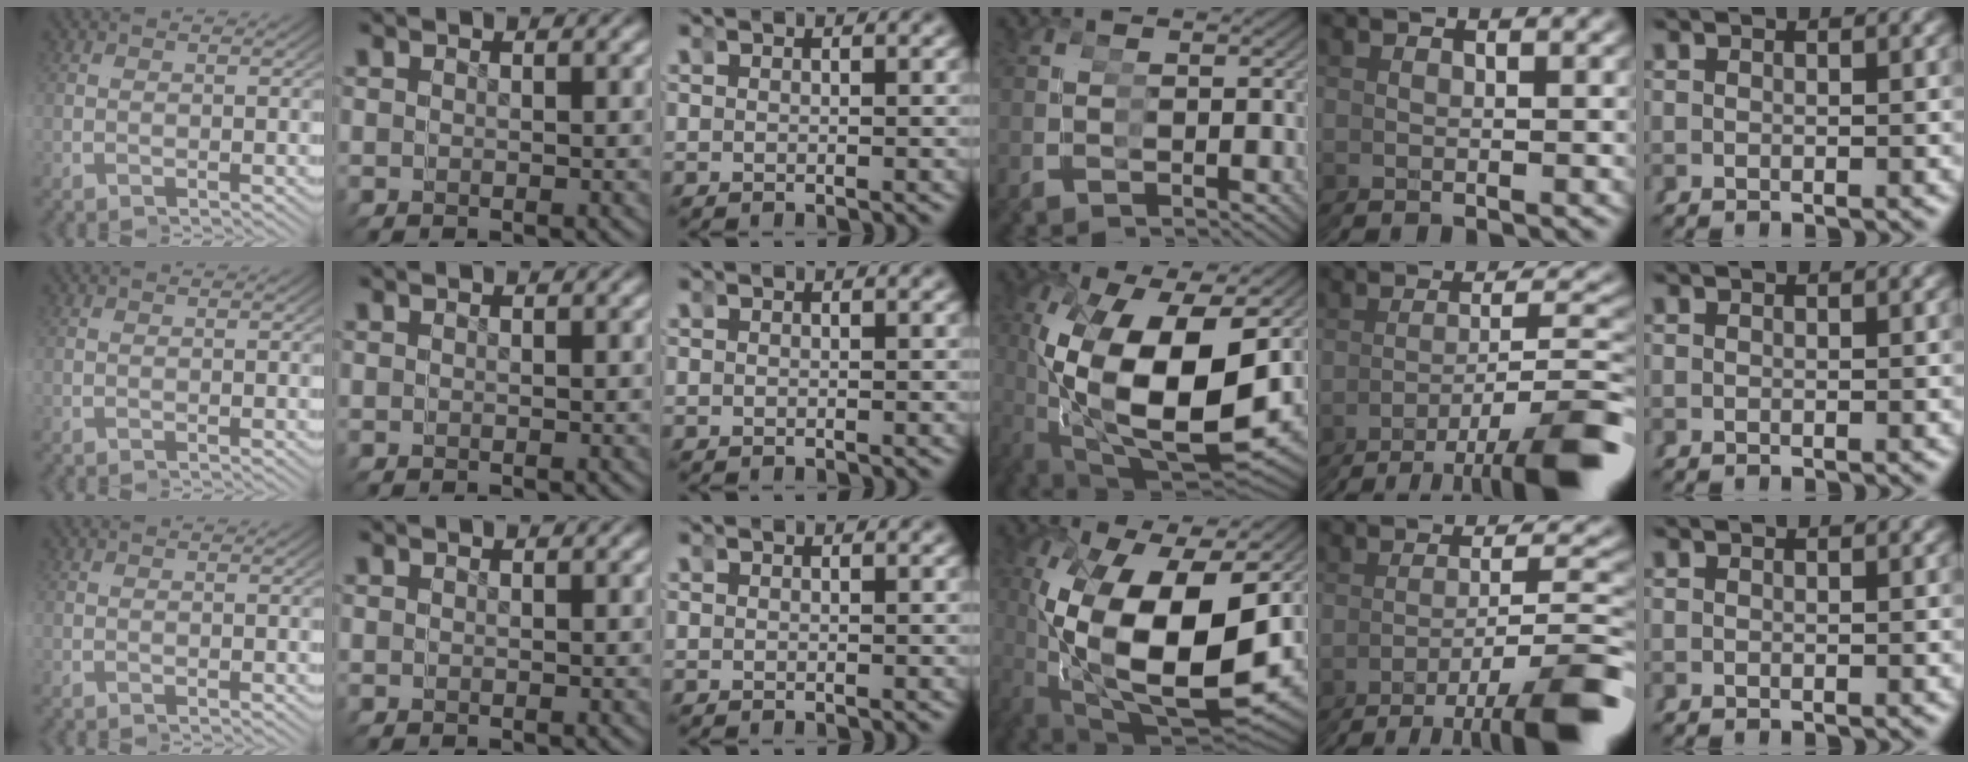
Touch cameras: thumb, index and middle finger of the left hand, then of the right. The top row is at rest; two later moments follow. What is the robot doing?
{"motion": "grasp_and_lifting", "object": "toy banana"}